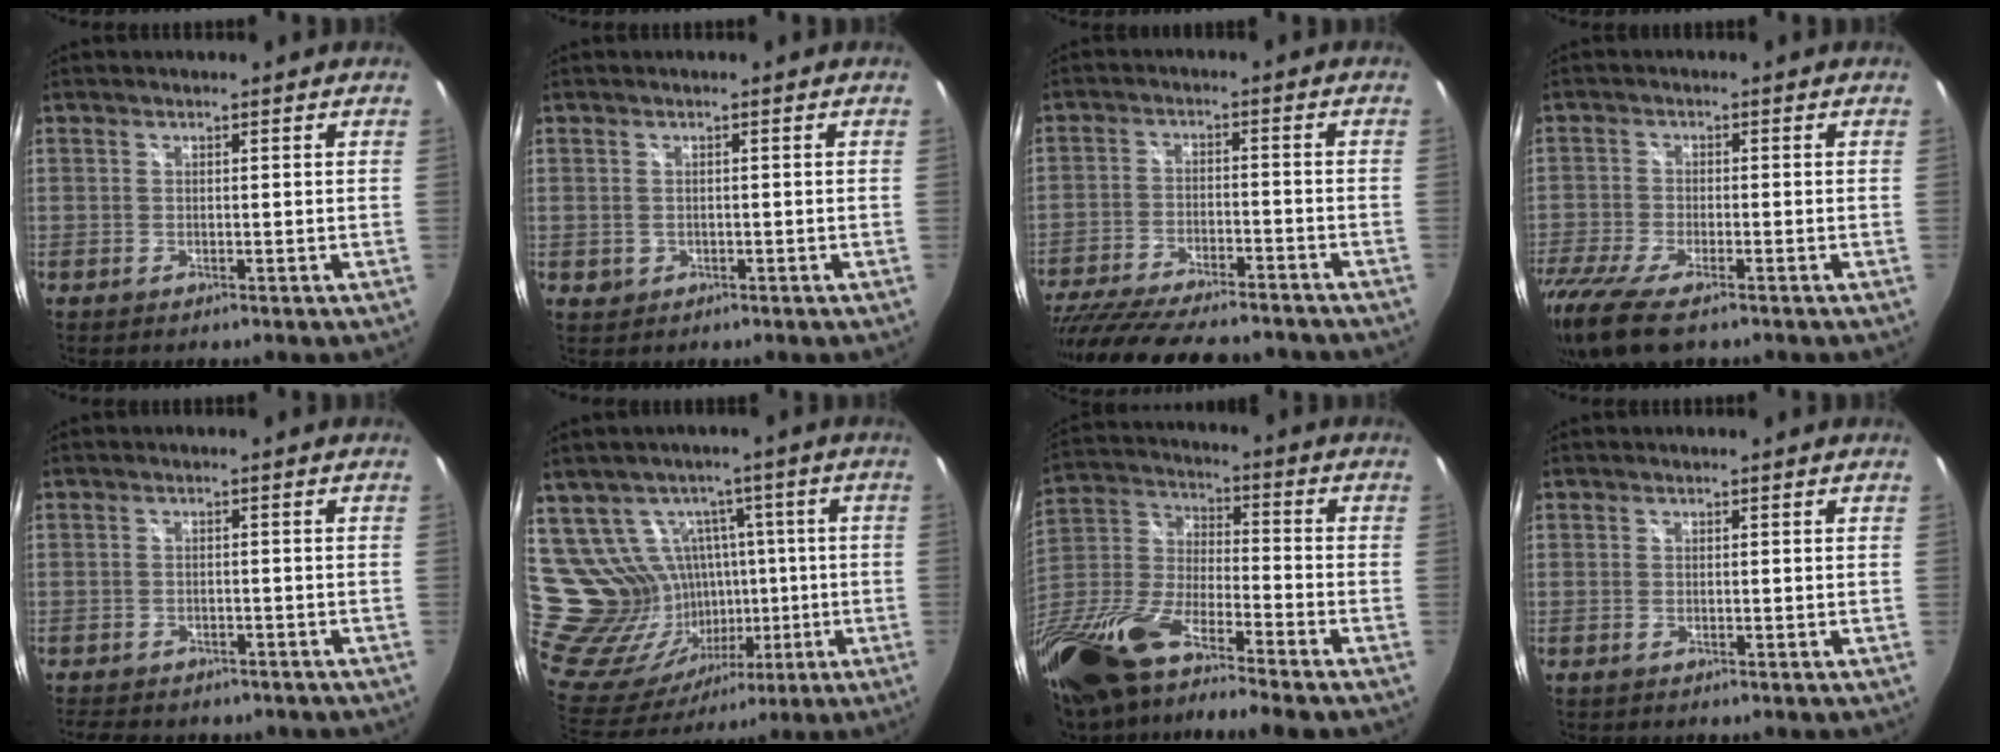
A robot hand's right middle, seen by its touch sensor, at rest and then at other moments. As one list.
[{"total": 1.5, "force": [-0.2, 1.4, 0.4], "torque": [-0.006, -0.002, -0.002]}, {"total": 23.1, "force": [-19.5, 6.3, 10.8], "torque": [-0.224, -0.041, -0.294]}, {"total": 12.9, "force": [-9.1, 4.3, 8.1], "torque": [-0.200, -0.059, -0.172]}, {"total": 7.4, "force": [-5.9, 3.5, 2.9], "torque": [-0.066, -0.011, -0.081]}, {"total": 16.7, "force": [3.6, 14.9, 6.7], "torque": [-0.166, -0.001, 0.100]}, {"total": 20.5, "force": [-14.5, 4.7, 13.6], "torque": [-0.291, -0.040, -0.289]}, {"total": 0.0}]